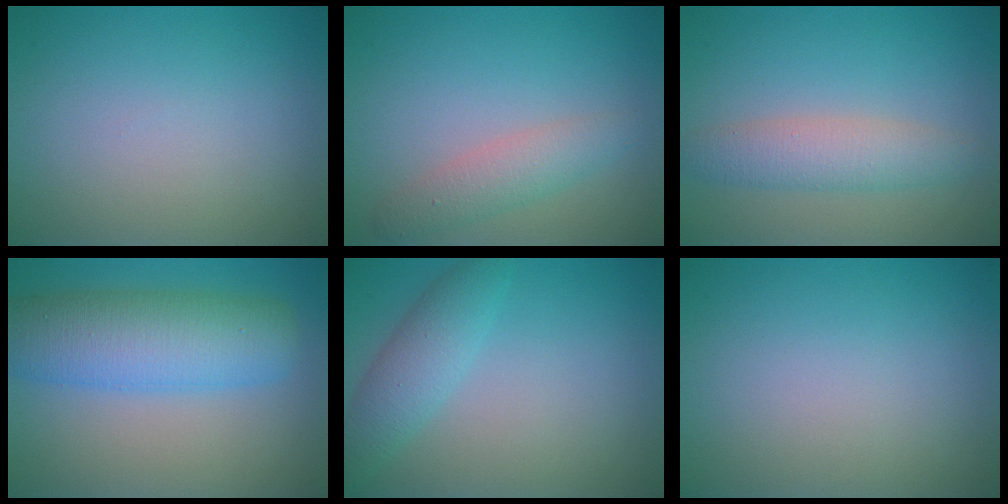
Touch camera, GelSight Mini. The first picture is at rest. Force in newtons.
{"total": 2.6, "press": 2.6, "slide": 0.2}
{"total": 3.4, "press": 3.4, "slide": 0.1}
{"total": 8.0, "press": 8.0, "slide": 0.1}
{"total": 3.0, "press": 3.0, "slide": 0.2}
{"total": 0.0}